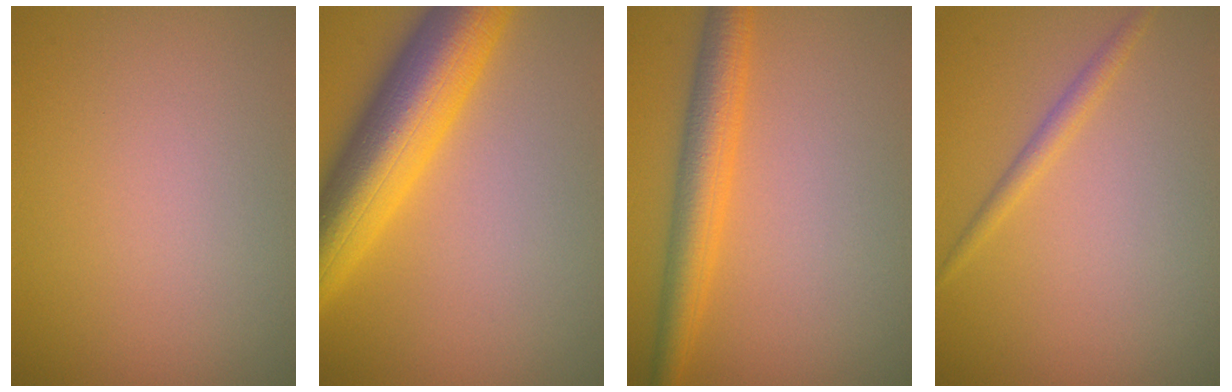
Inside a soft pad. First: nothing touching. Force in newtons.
{"total": 10.2, "press": 10.2, "slide": 0.3}
{"total": 4.5, "press": 4.5, "slide": 0.2}
{"total": 1.4, "press": 1.4, "slide": 0.0}